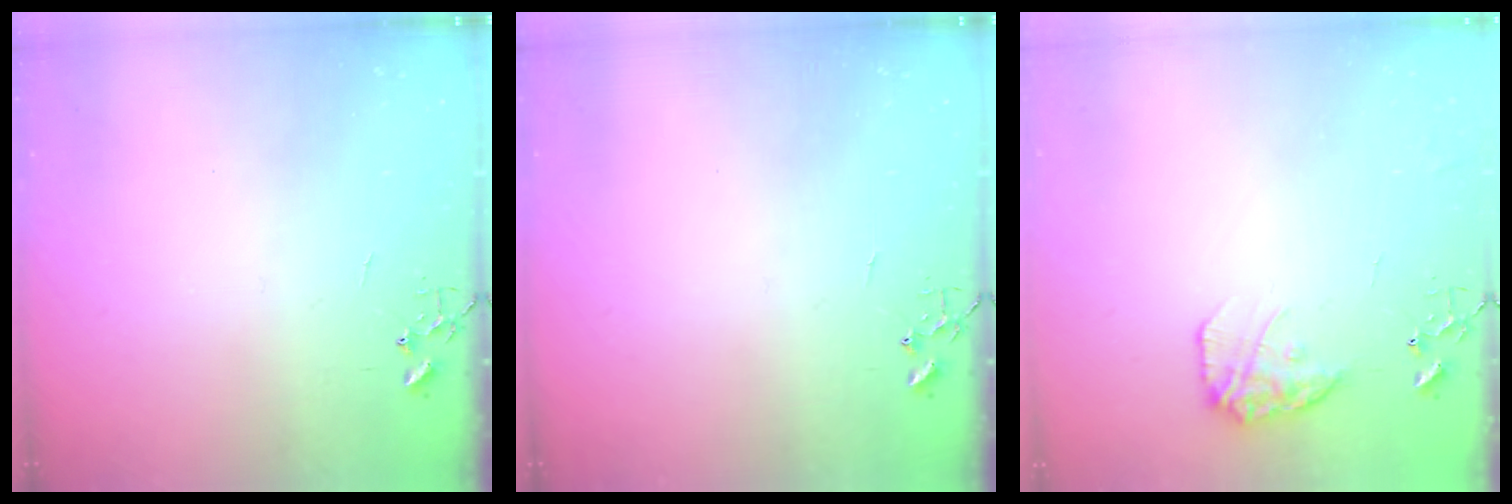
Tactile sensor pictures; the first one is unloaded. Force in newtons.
{"total": 0.0}
{"total": 12.1, "press": 12.0, "slide": 0.6}